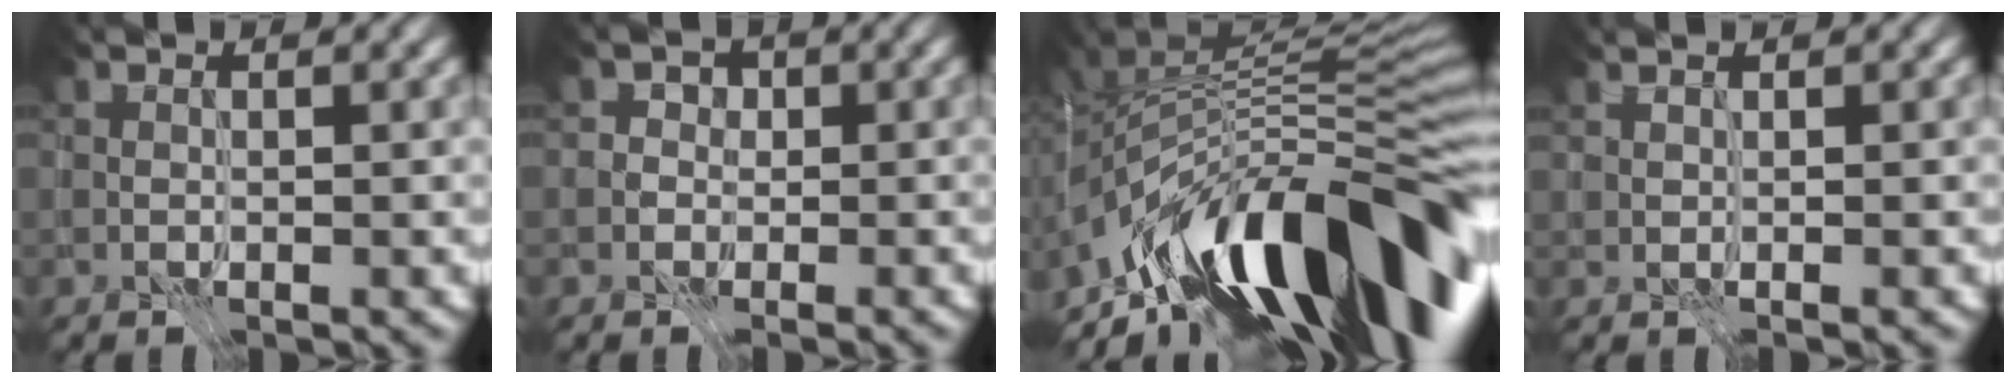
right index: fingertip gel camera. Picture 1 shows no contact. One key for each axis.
{"total": 2.0, "fx": -0.2, "fy": 1.9, "fz": 0.3, "tx": 0.016, "ty": 0.013, "tz": -0.016}
{"total": 14.3, "fx": -7.6, "fy": 6.2, "fz": 10.3, "tx": -0.176, "ty": 0.019, "tz": -0.135}
{"total": 1.8, "fx": 1.1, "fy": 0.5, "fz": 1.3, "tx": -0.012, "ty": 0.008, "tz": 0.001}